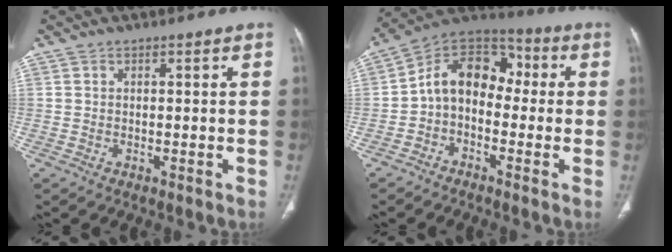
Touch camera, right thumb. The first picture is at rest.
{"total": 11.9, "force": [-1.0, 8.5, 8.2], "torque": [-0.108, 0.054, -0.038]}